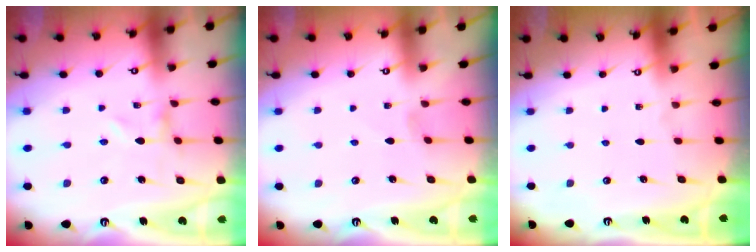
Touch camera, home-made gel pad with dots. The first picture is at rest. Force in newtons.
{"total": 0.0}
{"total": 0.0}